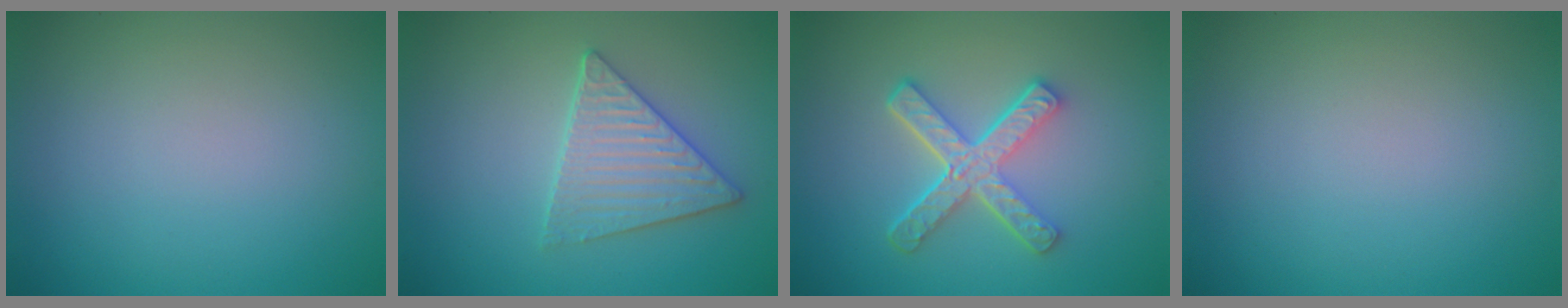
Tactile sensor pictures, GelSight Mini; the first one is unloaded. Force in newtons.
{"total": 3.5, "press": 3.4, "slide": 0.9}
{"total": 5.1, "press": 3.6, "slide": 3.5}
{"total": 0.0}